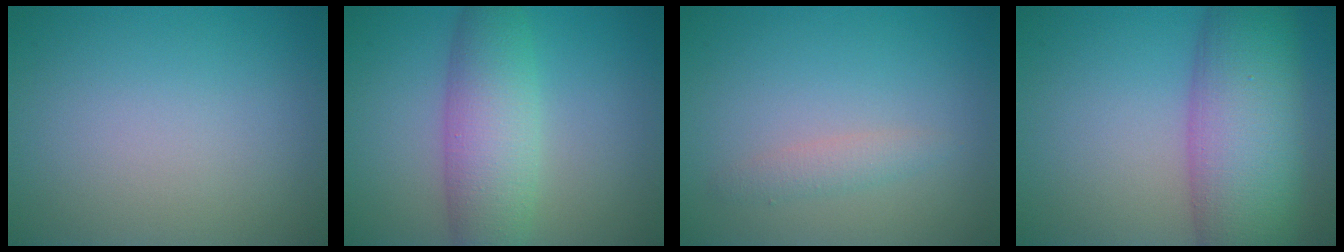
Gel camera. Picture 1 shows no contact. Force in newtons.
{"total": 6.0, "press": 6.0, "slide": 0.1}
{"total": 1.4, "press": 1.4, "slide": 0.1}
{"total": 10.8, "press": 10.8, "slide": 0.4}